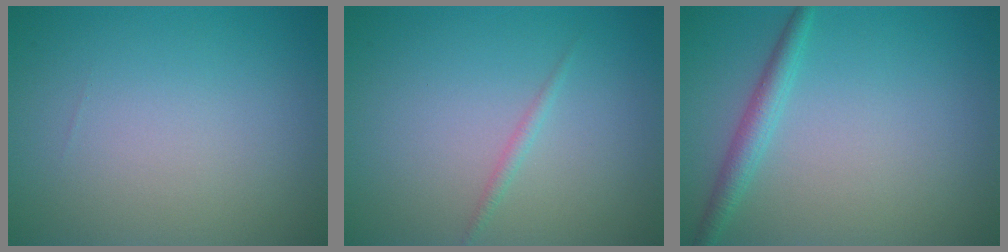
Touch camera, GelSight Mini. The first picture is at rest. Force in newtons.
{"total": 0.8, "press": 0.8, "slide": 0.1}
{"total": 2.1, "press": 2.1, "slide": 0.1}